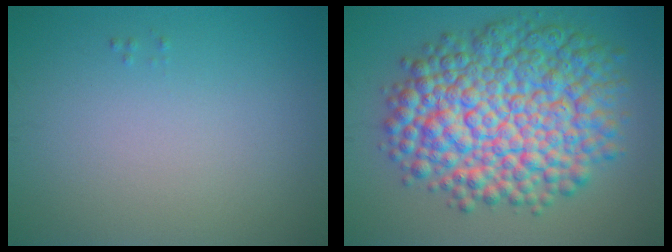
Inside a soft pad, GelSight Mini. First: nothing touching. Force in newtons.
{"total": 12.6, "press": 12.6, "slide": 0.3}